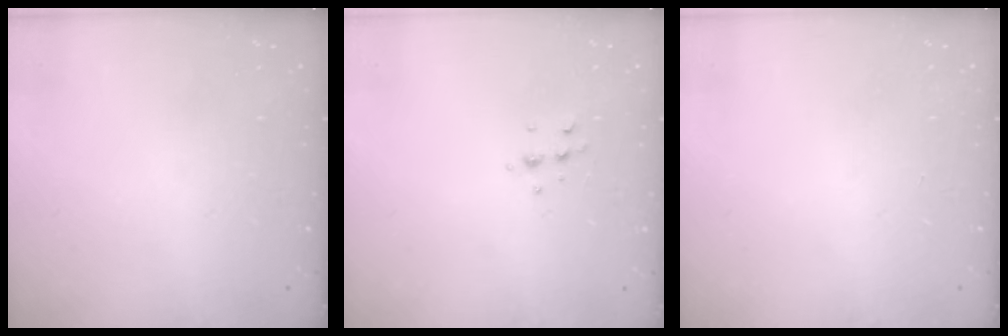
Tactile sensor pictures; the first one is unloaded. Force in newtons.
{"total": 4.9, "press": 4.8, "slide": 1.1}
{"total": 0.0}